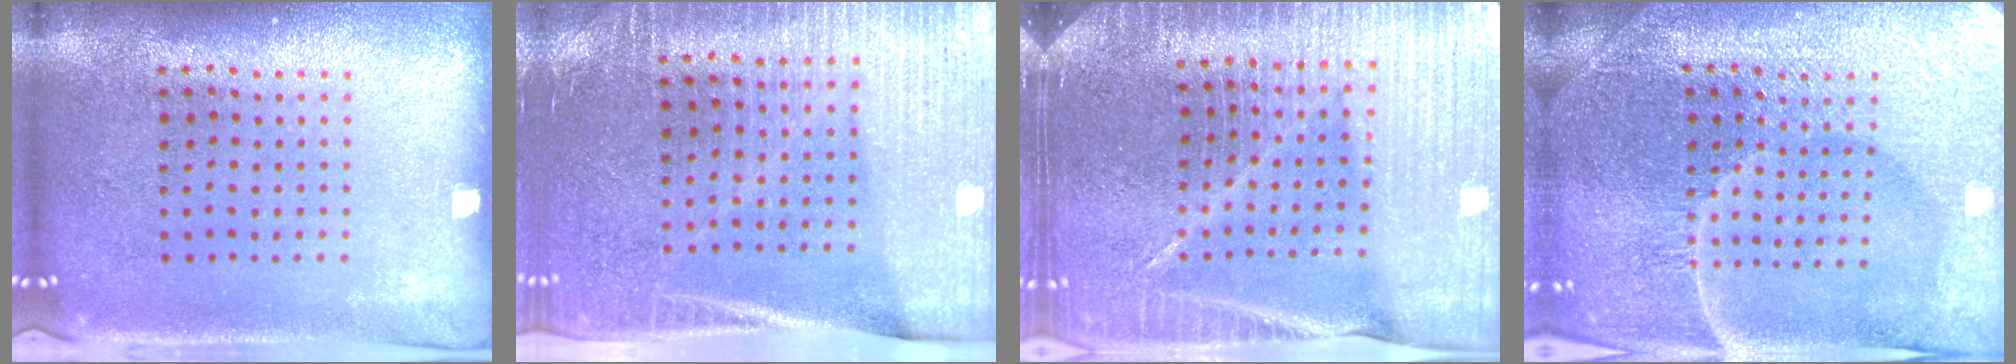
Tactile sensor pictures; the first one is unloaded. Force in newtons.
{"total": 3.4, "press": 3.1, "slide": 1.4}
{"total": 4.9, "press": 4.4, "slide": 2.0}
{"total": 5.3, "press": 5.0, "slide": 1.8}